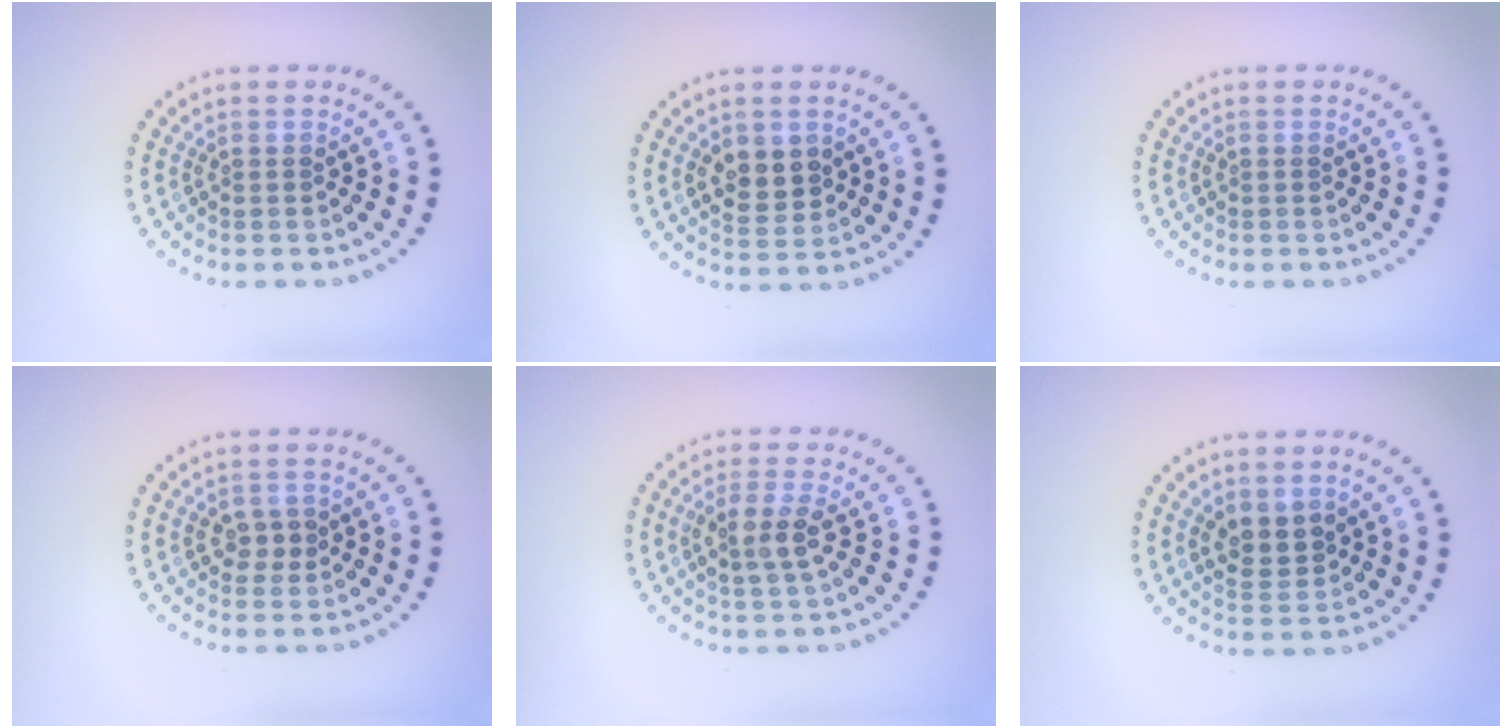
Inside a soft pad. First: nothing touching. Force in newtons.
{"total": 3.1, "press": 3.0, "slide": 0.5}
{"total": 0.0}
{"total": 1.7, "press": 1.7, "slide": 0.3}
{"total": 2.8, "press": 2.6, "slide": 1.1}
{"total": 2.7, "press": 2.5, "slide": 0.8}